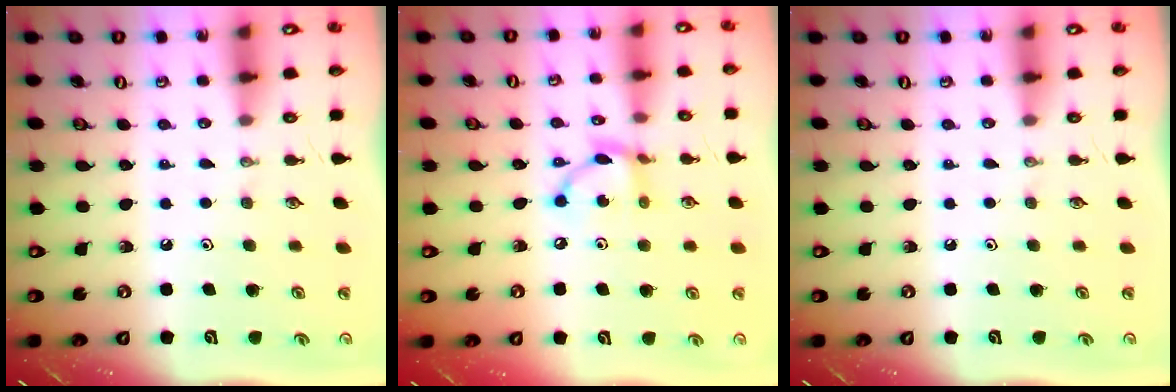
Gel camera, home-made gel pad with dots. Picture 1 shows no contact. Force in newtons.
{"total": 8.5, "press": 8.5, "slide": 0.4}
{"total": 0.0}